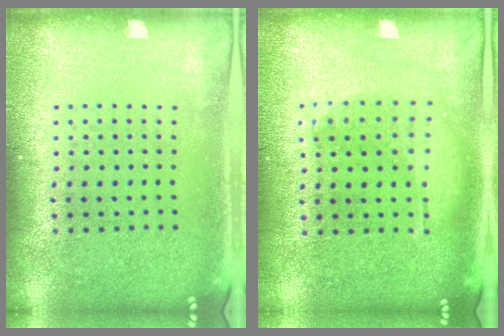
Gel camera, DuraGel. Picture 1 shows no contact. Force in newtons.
{"total": 1.0, "press": 0.9, "slide": 0.4}